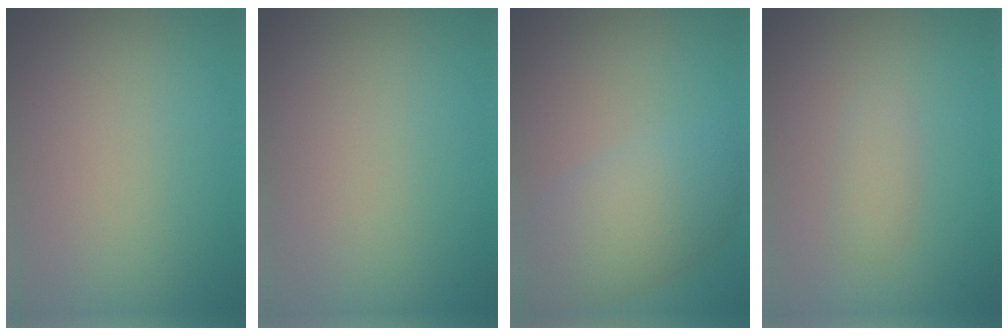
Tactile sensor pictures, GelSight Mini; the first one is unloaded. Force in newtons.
{"total": 0.0}
{"total": 5.7, "press": 5.7, "slide": 0.2}
{"total": 1.2, "press": 1.2, "slide": 0.1}